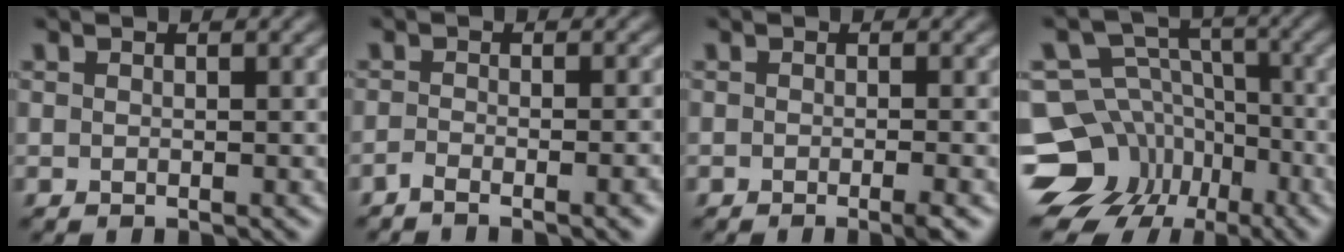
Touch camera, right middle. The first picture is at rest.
{"total": 4.1, "force": [-2.5, 1.1, 3.1], "torque": [-0.045, -0.010, -0.046]}
{"total": 1.4, "force": [-0.8, 0.1, 1.1], "torque": [-0.015, -0.004, -0.013]}
{"total": 13.1, "force": [-8.1, 9.7, 3.4], "torque": [-0.078, -0.016, -0.137]}